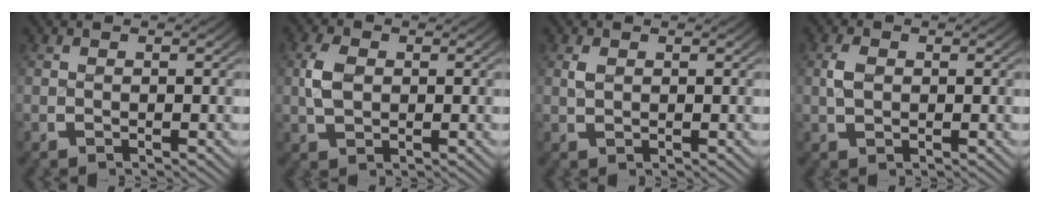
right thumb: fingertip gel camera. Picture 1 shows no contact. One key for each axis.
{"total": 2.9, "fx": 0.4, "fy": 2.1, "fz": 2.0, "tx": -0.048, "ty": -0.005, "tz": 0.012}
{"total": 0.9, "fx": 0.5, "fy": 0.5, "fz": 0.5, "tx": -0.010, "ty": 0.001, "tz": 0.013}
{"total": 1.7, "fx": 0.3, "fy": 1.2, "fz": 1.1, "tx": -0.027, "ty": -0.002, "tz": 0.008}